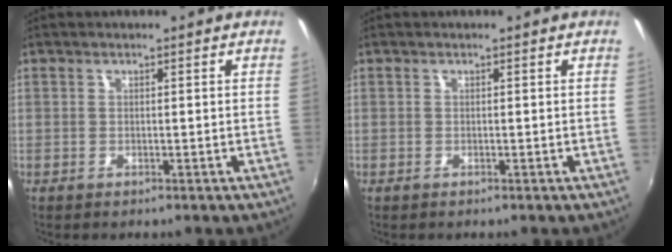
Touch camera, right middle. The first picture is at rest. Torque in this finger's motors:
{"motor_torque": [-0.16, 0.07, 0.00, 0.00]}